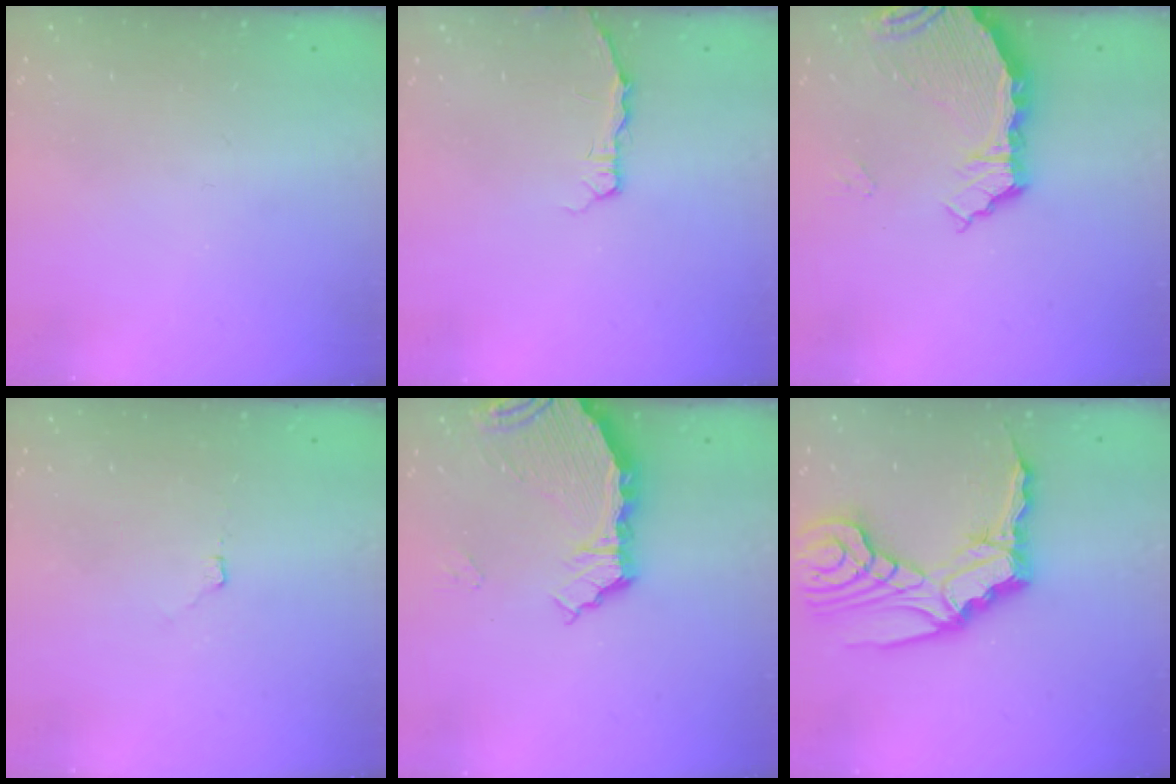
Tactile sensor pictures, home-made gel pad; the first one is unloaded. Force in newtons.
{"total": 2.9, "press": 2.8, "slide": 0.4}
{"total": 7.3, "press": 5.8, "slide": 4.4}
{"total": 2.9, "press": 2.8, "slide": 0.4}
{"total": 7.3, "press": 5.8, "slide": 4.4}
{"total": 15.4, "press": 15.2, "slide": 2.1}